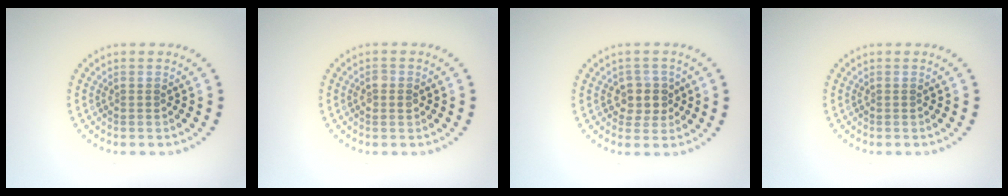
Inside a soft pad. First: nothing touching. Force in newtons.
{"total": 1.1, "press": 1.1, "slide": 0.1}
{"total": 2.6, "press": 2.3, "slide": 1.2}
{"total": 0.0}